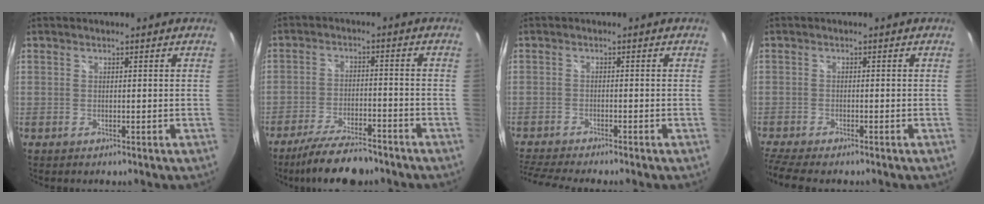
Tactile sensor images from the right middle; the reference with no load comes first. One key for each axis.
{"total": 11.1, "fx": -9.3, "fy": 2.5, "fz": 5.6, "tx": -0.121, "ty": -0.017, "tz": -0.154}
{"total": 6.9, "fx": -6.3, "fy": -0.5, "fz": 2.8, "tx": -0.077, "ty": -0.024, "tz": -0.109}
{"total": 6.3, "fx": -5.4, "fy": 0.7, "fz": 3.3, "tx": -0.090, "ty": -0.032, "tz": -0.097}